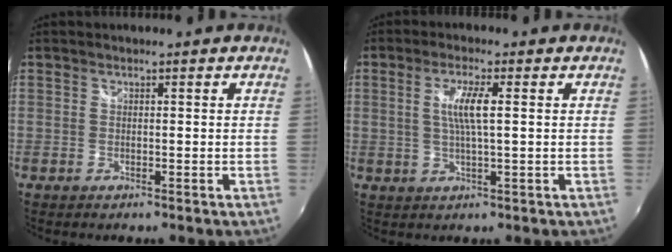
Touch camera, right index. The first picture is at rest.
{"total": 5.3, "force": [0.8, 0.5, 5.2], "torque": [-0.099, -0.003, 0.016]}